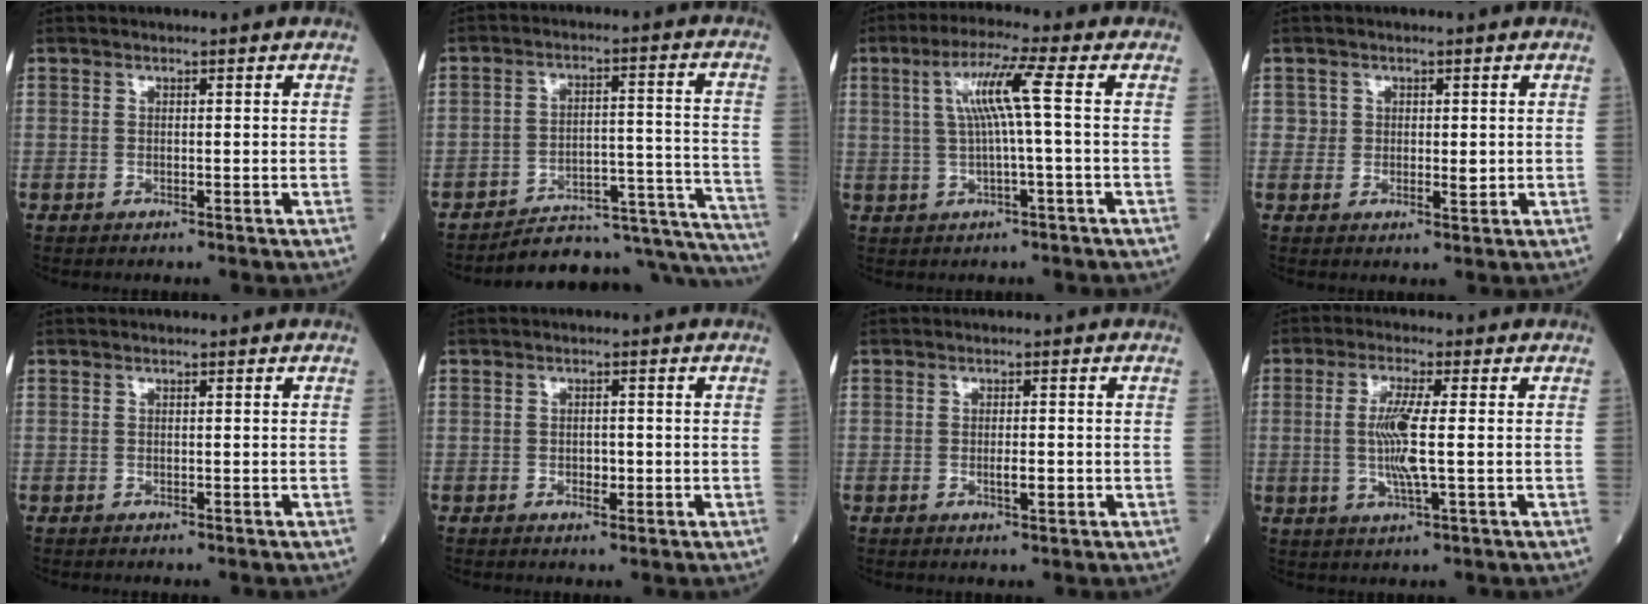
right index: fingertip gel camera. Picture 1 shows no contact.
{"total": 22.1, "force": [-21.4, 2.3, 4.8], "torque": [-0.004, 0.030, -0.281]}
{"total": 7.0, "force": [1.0, -0.9, 6.9], "torque": [-0.132, 0.014, 0.024]}
{"total": 2.2, "force": [0.4, 1.7, 1.3], "torque": [-0.014, -0.004, 0.004]}
{"total": 0.0}
{"total": 1.7, "force": [-0.5, 1.0, 1.3], "torque": [-0.017, 0.003, -0.005]}
{"total": 2.1, "force": [-0.5, 0.5, 2.0], "torque": [-0.033, 0.000, -0.007]}
{"total": 6.5, "force": [0.0, 0.6, 6.4], "torque": [-0.132, -0.002, -0.003]}